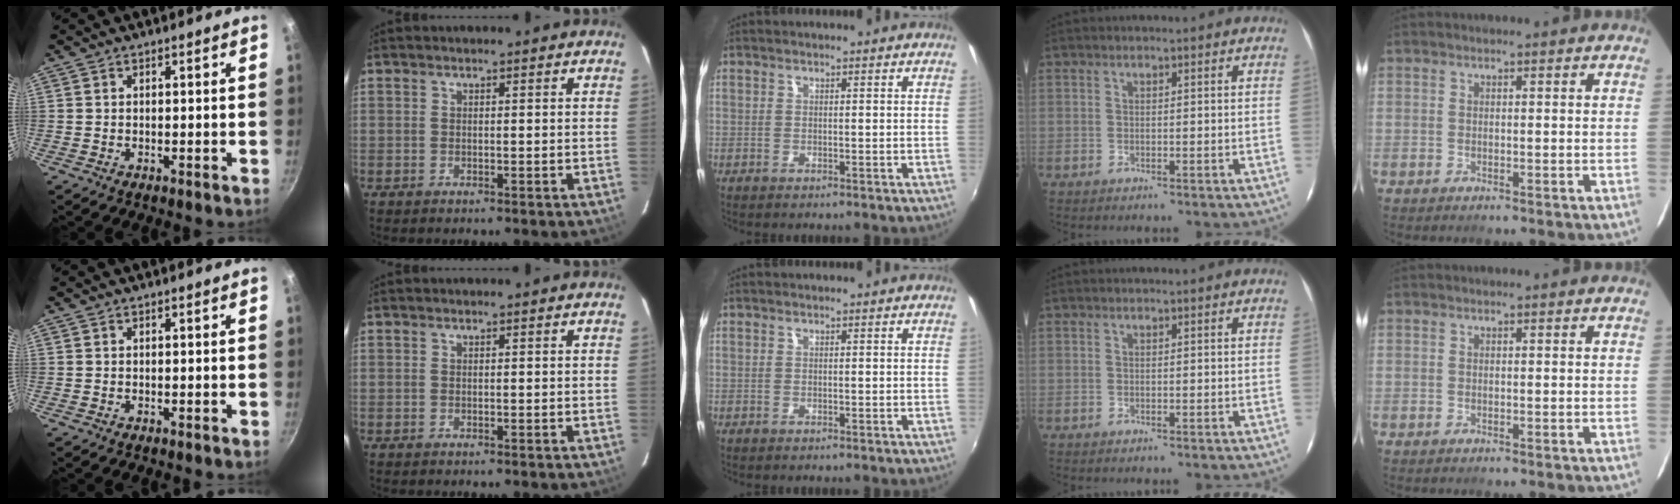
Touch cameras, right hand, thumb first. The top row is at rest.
{}